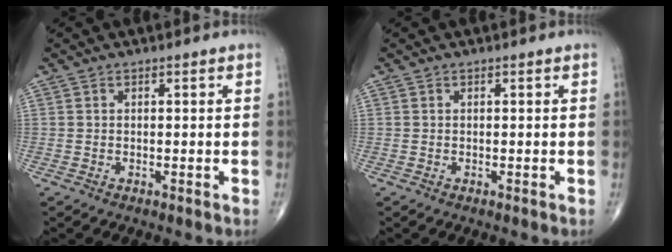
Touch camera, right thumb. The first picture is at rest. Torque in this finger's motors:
{"motor_torque": [0.21, 0.09, 0.11, 0.02, 0.02]}